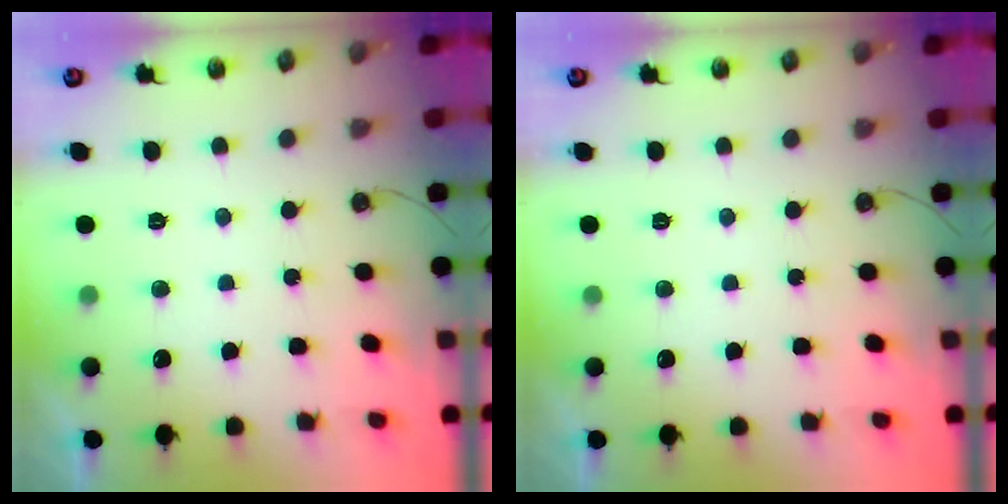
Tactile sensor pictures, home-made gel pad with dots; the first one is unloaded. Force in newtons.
{"total": 0.0}